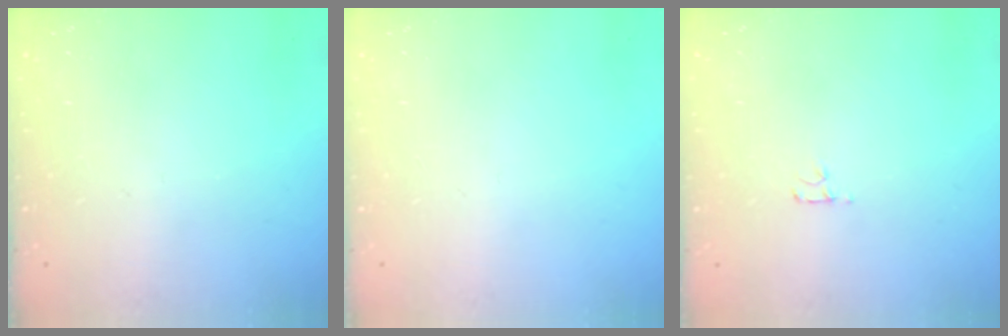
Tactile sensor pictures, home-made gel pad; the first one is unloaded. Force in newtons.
{"total": 0.0}
{"total": 3.1, "press": 3.1, "slide": 0.4}